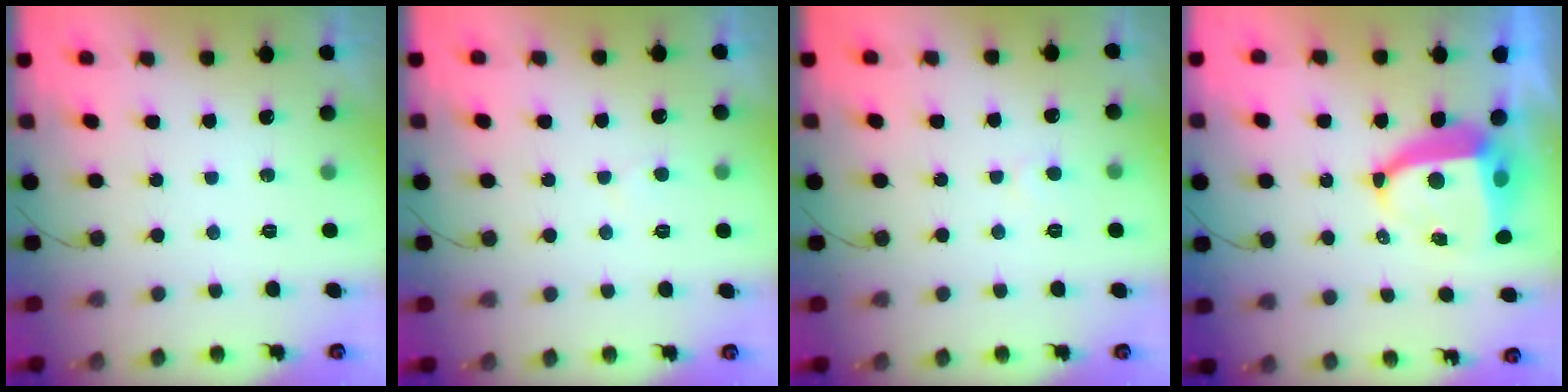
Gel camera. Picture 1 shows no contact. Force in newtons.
{"total": 3.5, "press": 3.5, "slide": 0.4}
{"total": 3.3, "press": 3.2, "slide": 0.3}
{"total": 10.1, "press": 10.1, "slide": 1.2}